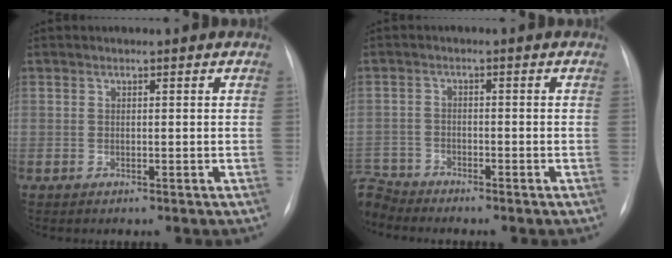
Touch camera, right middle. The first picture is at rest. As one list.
[{"total": 5.1, "force": [-5.0, 0.8, -0.4], "torque": [0.009, -0.004, -0.100]}]